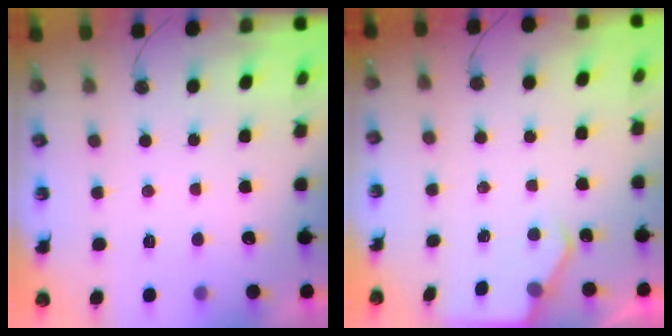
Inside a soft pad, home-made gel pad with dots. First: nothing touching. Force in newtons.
{"total": 2.8, "press": 2.8, "slide": 0.4}